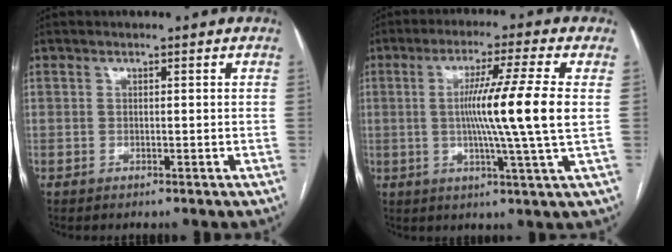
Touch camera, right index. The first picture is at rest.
{"total": 12.1, "force": [0.6, -2.0, 11.9], "torque": [-0.205, -0.009, 0.007]}